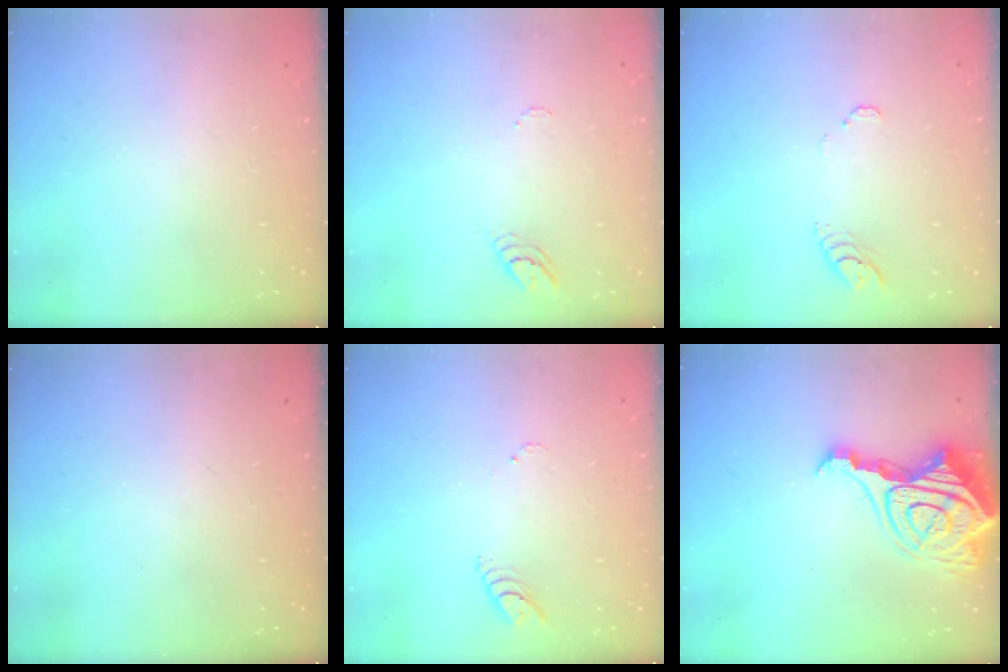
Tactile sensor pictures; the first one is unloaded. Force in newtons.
{"total": 3.7, "press": 3.6, "slide": 0.3}
{"total": 4.0, "press": 3.9, "slide": 0.3}
{"total": 0.0}
{"total": 4.2, "press": 4.2, "slide": 0.2}
{"total": 20.6, "press": 20.5, "slide": 2.0}